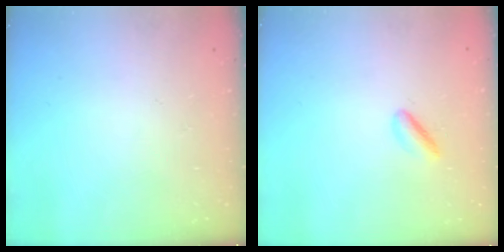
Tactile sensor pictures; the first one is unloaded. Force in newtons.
{"total": 3.5, "press": 3.4, "slide": 1.0}